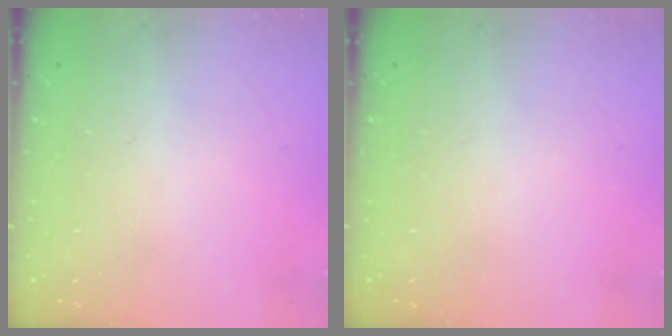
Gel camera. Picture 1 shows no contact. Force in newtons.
{"total": 0.0}